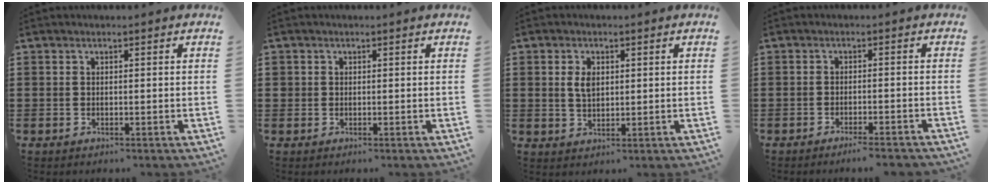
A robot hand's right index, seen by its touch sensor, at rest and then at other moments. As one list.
[{"total": 0.9, "force": [0.3, 0.9, 0.1], "torque": [-0.005, 0.003, 0.006]}, {"total": 3.2, "force": [0.7, 1.9, 2.5], "torque": [-0.054, 0.008, 0.012]}, {"total": 2.2, "force": [-2.0, -0.2, 1.0], "torque": [-0.017, 0.001, -0.038]}]